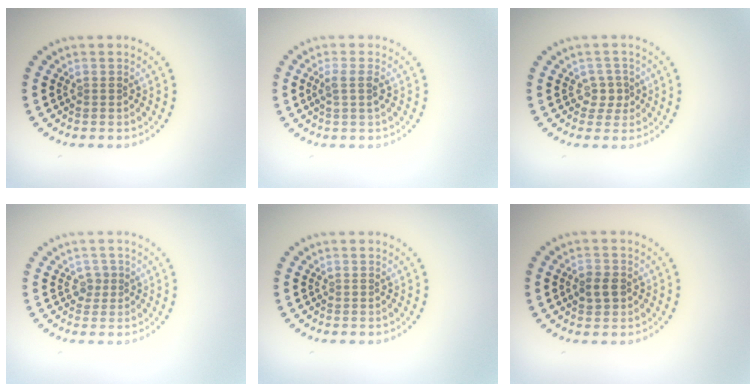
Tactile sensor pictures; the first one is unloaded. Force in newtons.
{"total": 1.5, "press": 1.2, "slide": 0.9}
{"total": 1.8, "press": 1.4, "slide": 1.1}
{"total": 1.2, "press": 1.0, "slide": 0.7}
{"total": 0.0}
{"total": 2.1, "press": 2.1, "slide": 0.2}